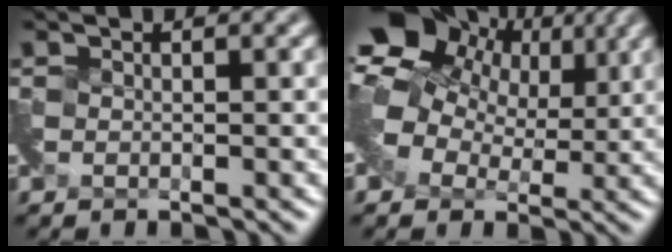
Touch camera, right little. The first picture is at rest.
{"total": 9.9, "force": [4.5, 6.6, 5.8], "torque": [-0.107, 0.030, 0.073]}